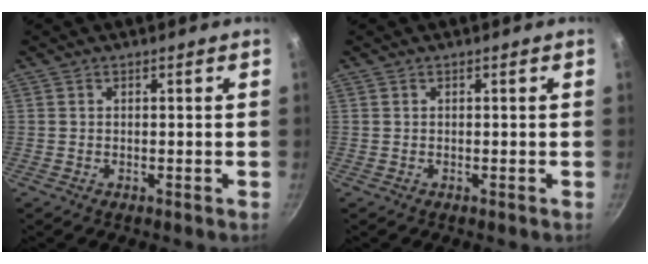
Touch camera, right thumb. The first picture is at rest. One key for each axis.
{"total": 0.0}